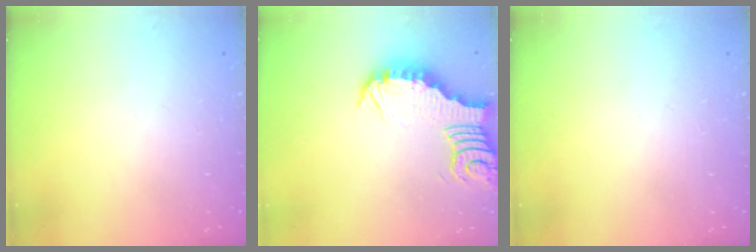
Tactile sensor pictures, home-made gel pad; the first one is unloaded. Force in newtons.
{"total": 4.0, "press": 3.9, "slide": 0.5}
{"total": 0.0}